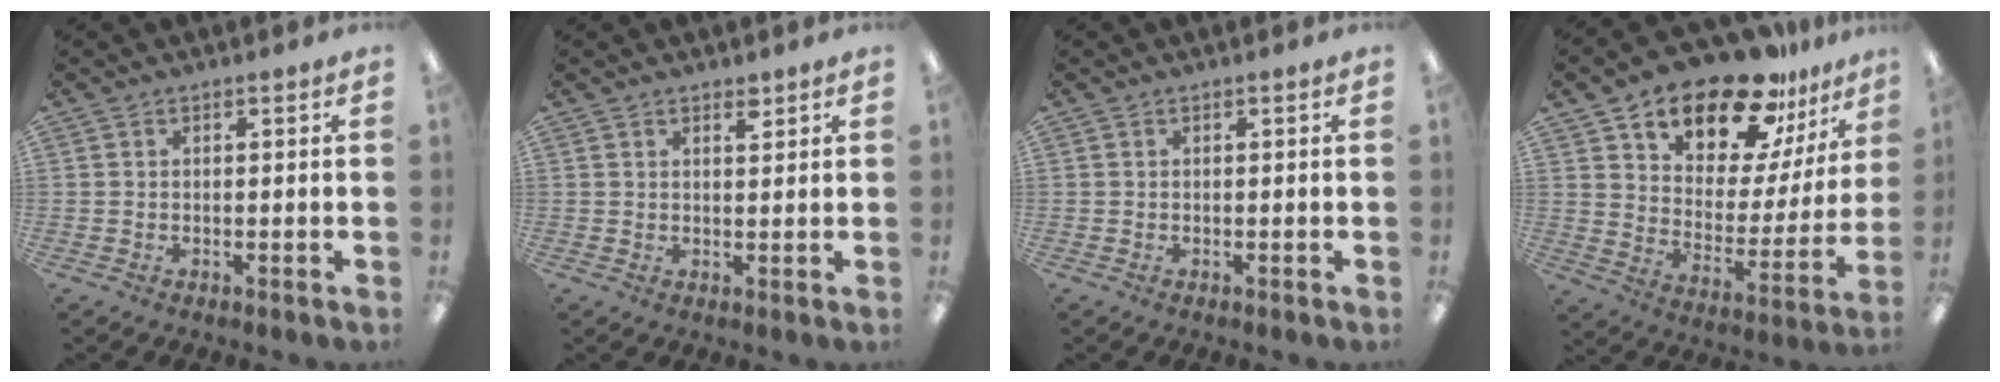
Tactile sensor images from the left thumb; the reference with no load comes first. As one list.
[{"total": 2.2, "force": [1.8, 0.8, 1.0], "torque": [-0.006, -0.007, 0.030]}, {"total": 0.0}, {"total": 19.2, "force": [16.0, 8.0, 7.1], "torque": [-0.118, -0.124, 0.279]}]